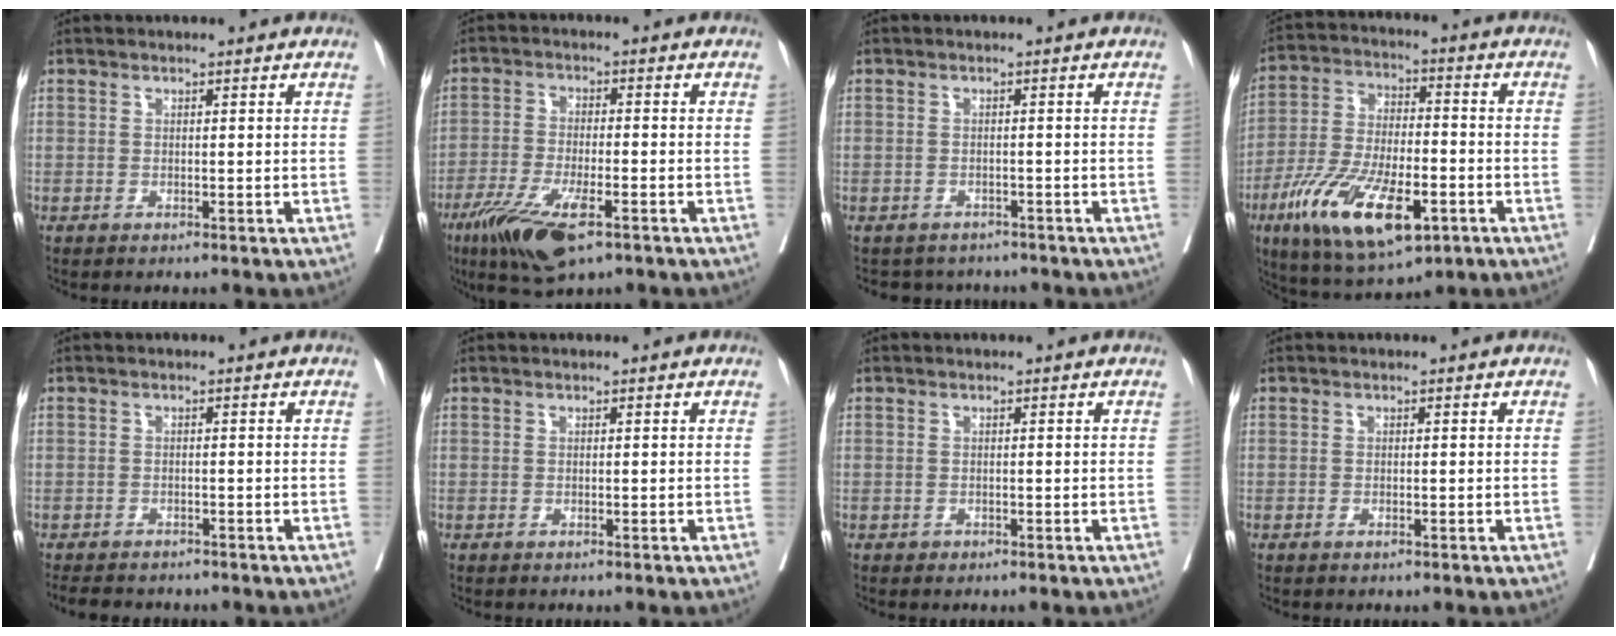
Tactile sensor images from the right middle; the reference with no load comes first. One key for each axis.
{"total": 11.1, "fx": -6.4, "fy": 2.7, "fz": 8.6, "tx": -0.158, "ty": -0.023, "tz": -0.108}
{"total": 4.1, "fx": -3.7, "fy": 1.8, "fz": -0.2, "tx": 0.006, "ty": 0.004, "tz": -0.046}
{"total": 16.8, "fx": -7.5, "fy": 6.1, "fz": 13.8, "tx": -0.265, "ty": -0.017, "tz": -0.121}
{"total": 5.7, "fx": -5.0, "fy": 1.8, "fz": 1.9, "tx": -0.027, "ty": -0.006, "tz": -0.071}
{"total": 0.0}
{"total": 0.0}
{"total": 0.0}